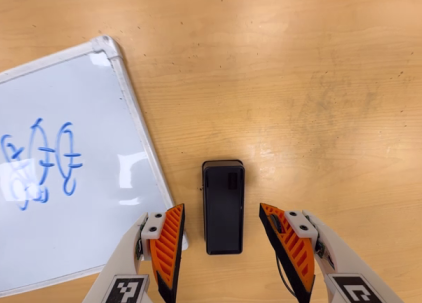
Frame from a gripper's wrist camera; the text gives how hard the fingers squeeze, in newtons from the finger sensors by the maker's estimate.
{"total": 0.0}